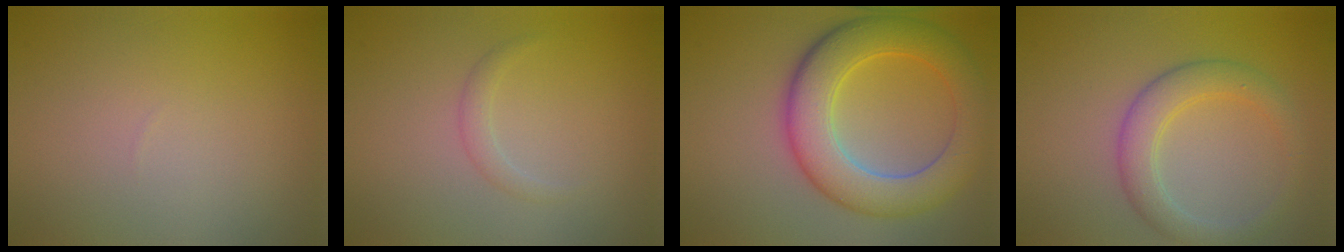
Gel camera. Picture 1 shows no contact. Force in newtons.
{"total": 1.2, "press": 1.1, "slide": 0.1}
{"total": 8.0, "press": 8.0, "slide": 0.4}
{"total": 3.7, "press": 3.7, "slide": 0.2}